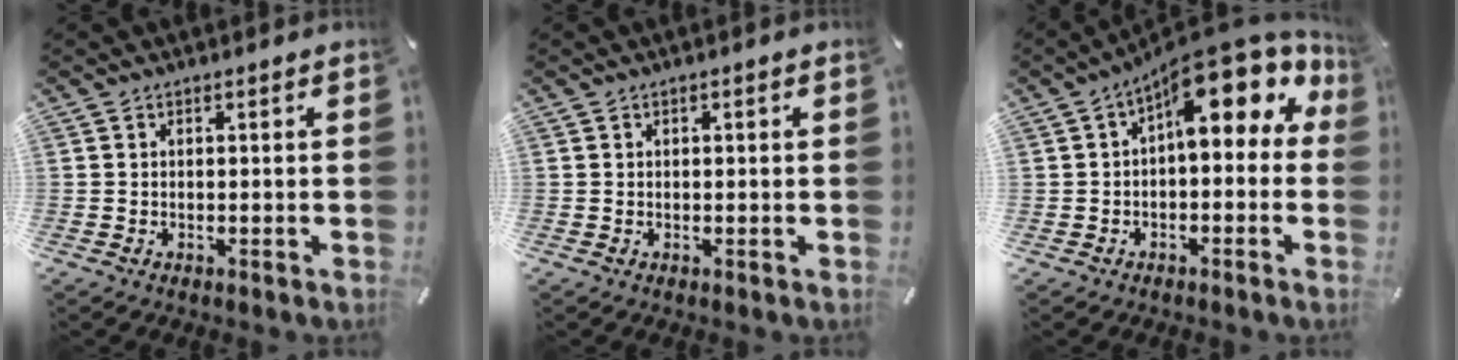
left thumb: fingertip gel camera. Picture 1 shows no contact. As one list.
[{"total": 0.5, "force": [0.1, 0.4, 0.3], "torque": [-0.005, 0.003, 0.001]}, {"total": 13.1, "force": [6.8, 6.3, 9.2], "torque": [-0.135, -0.051, 0.118]}]